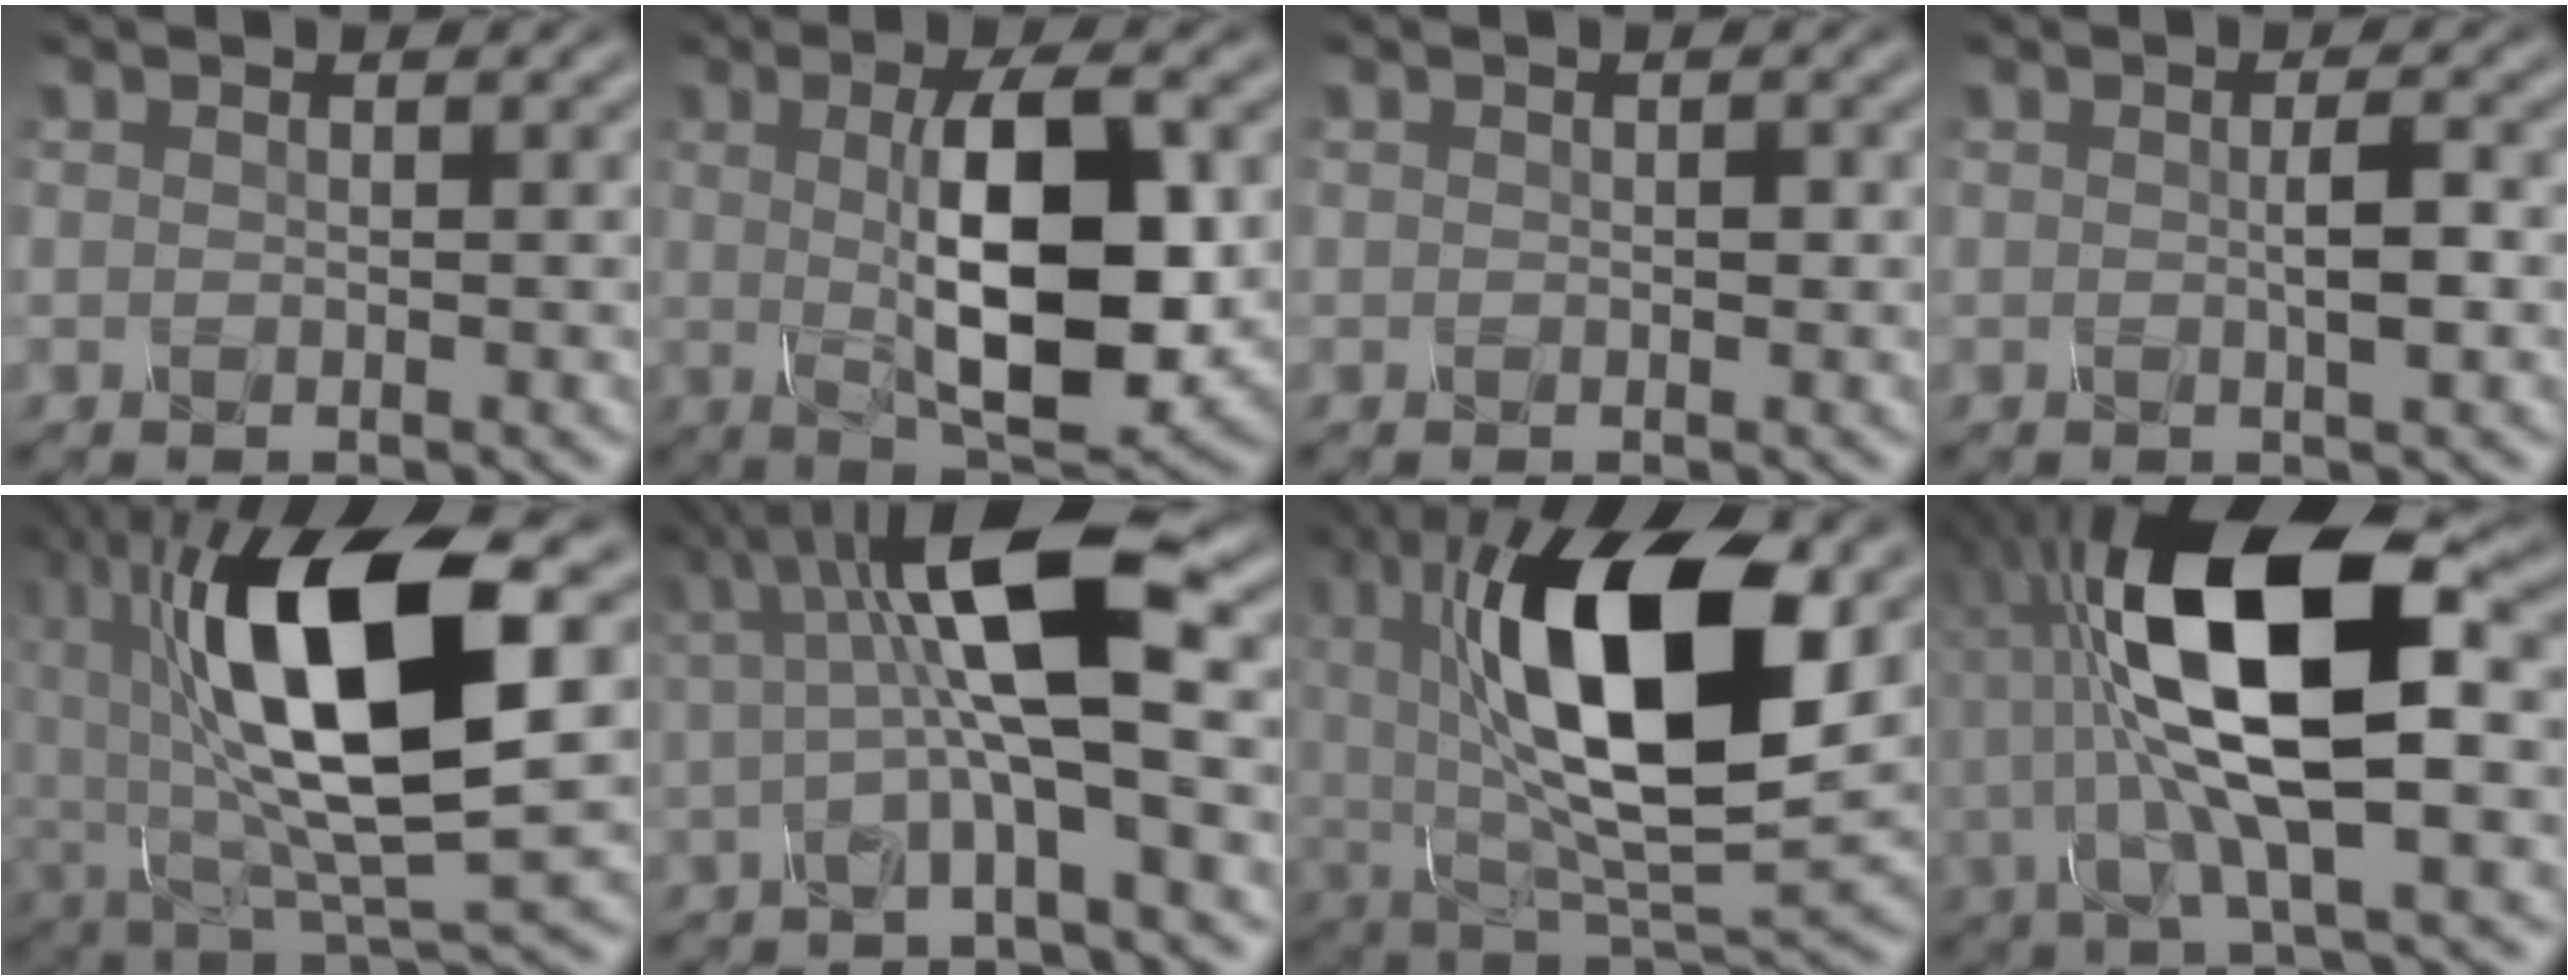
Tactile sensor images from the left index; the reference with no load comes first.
{"total": 10.8, "force": [0.5, 3.8, 10.1], "torque": [-0.155, 0.000, 0.011]}
{"total": 0.5, "force": [0.1, 0.3, 0.4], "torque": [-0.004, -0.001, -0.001]}
{"total": 2.2, "force": [0.0, 0.3, 2.2], "torque": [-0.039, 0.003, -0.001]}
{"total": 14.4, "force": [2.1, 5.6, 13.1], "torque": [-0.225, -0.002, 0.035]}
{"total": 8.8, "force": [1.5, 2.0, 8.5], "torque": [-0.144, 0.008, 0.019]}
{"total": 15.3, "force": [3.5, 6.5, 13.4], "torque": [-0.226, -0.001, 0.055]}
{"total": 13.7, "force": [1.4, 4.4, 12.9], "torque": [-0.241, 0.015, 0.019]}